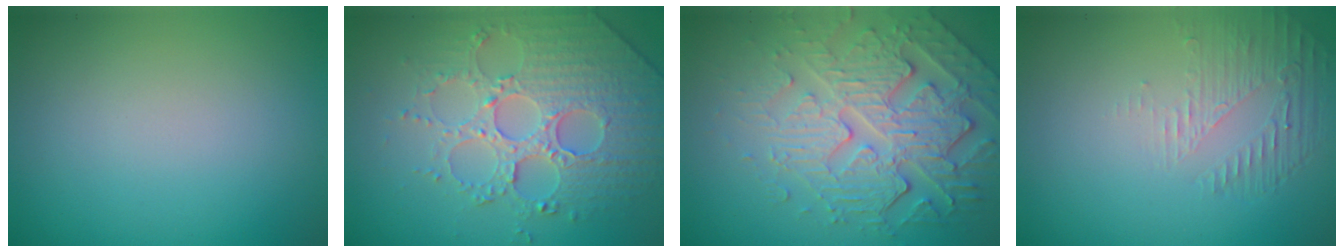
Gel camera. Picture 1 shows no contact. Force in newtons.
{"total": 4.7, "press": 4.5, "slide": 1.1}
{"total": 6.8, "press": 5.1, "slide": 4.4}
{"total": 1.7, "press": 0.6, "slide": 1.6}